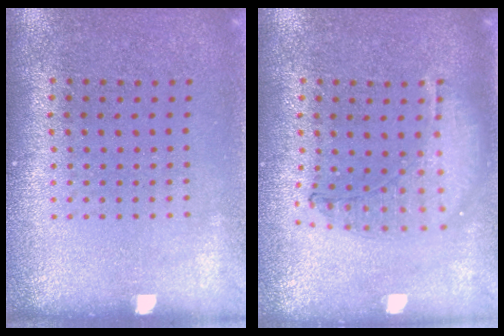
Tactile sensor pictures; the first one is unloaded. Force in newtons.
{"total": 1.0, "press": 0.9, "slide": 0.3}